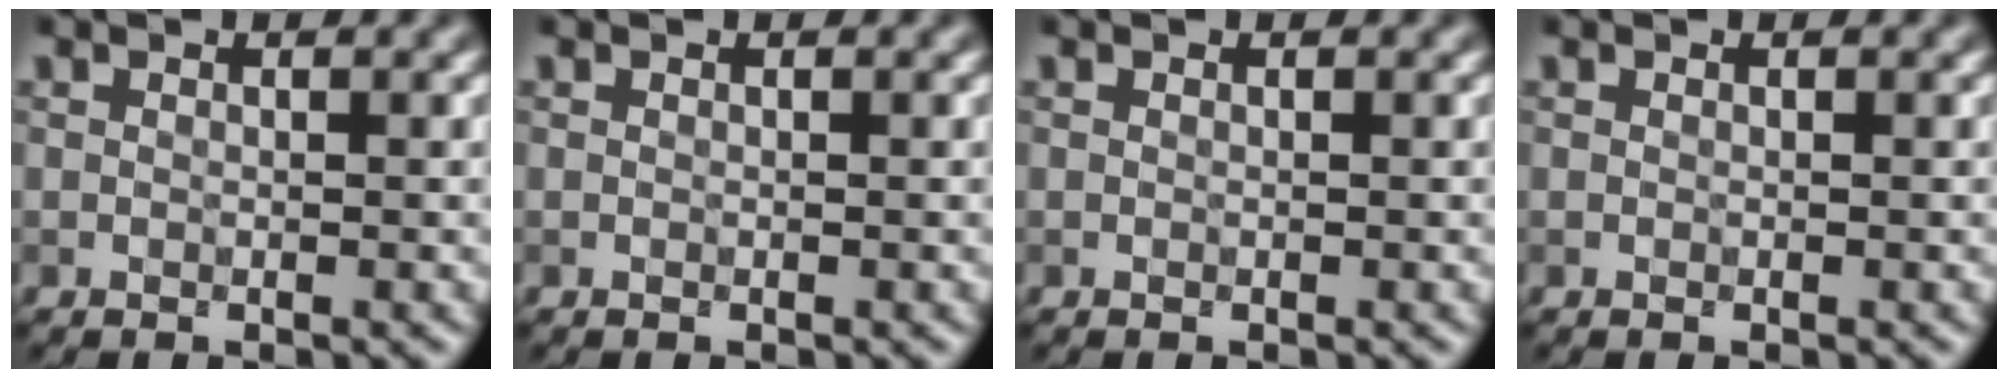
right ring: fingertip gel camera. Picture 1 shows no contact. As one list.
[{"total": 0.0}, {"total": 0.0}, {"total": 0.0}]